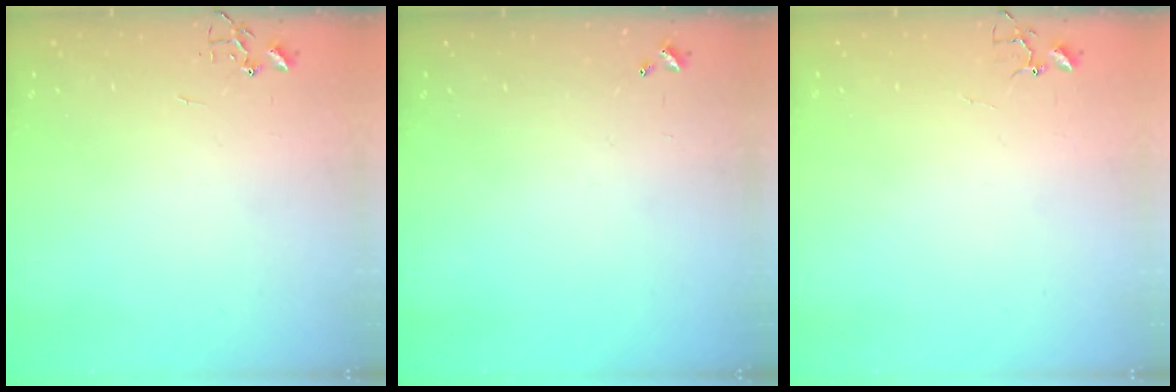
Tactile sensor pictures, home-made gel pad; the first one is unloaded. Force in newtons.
{"total": 0.0}
{"total": 3.4, "press": 3.4, "slide": 0.3}